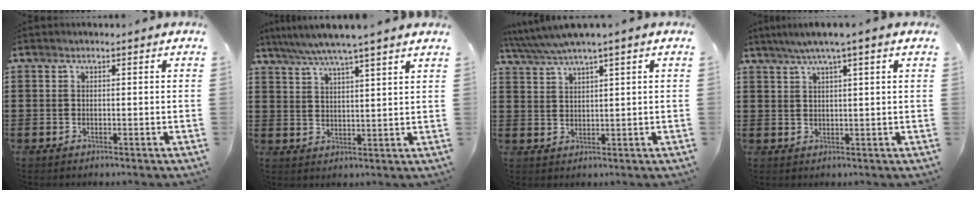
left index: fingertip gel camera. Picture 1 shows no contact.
{"total": 5.1, "force": [4.4, -0.7, 2.5], "torque": [-0.063, -0.020, 0.075]}
{"total": 3.7, "force": [2.7, -0.3, 2.5], "torque": [-0.055, -0.006, 0.047]}
{"total": 3.6, "force": [2.2, -0.4, 2.8], "torque": [-0.058, 0.000, 0.038]}